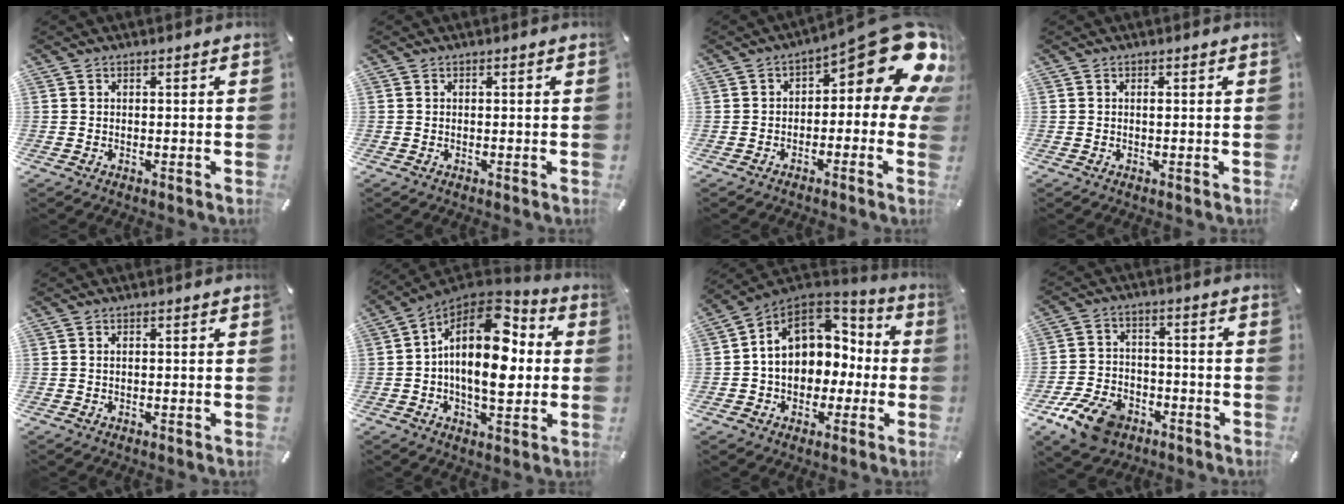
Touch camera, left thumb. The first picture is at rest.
{"total": 0.0}
{"total": 15.5, "force": [7.1, 6.0, 12.4], "torque": [-0.157, -0.058, 0.114]}
{"total": 0.5, "force": [0.1, 0.1, 0.5], "torque": [-0.011, -0.002, 0.001]}
{"total": 0.6, "force": [-0.1, 0.3, 0.6], "torque": [-0.012, 0.000, -0.002]}
{"total": 19.2, "force": [2.0, 10.7, 15.8], "torque": [-0.281, -0.022, 0.028]}
{"total": 12.3, "force": [2.0, 10.4, 6.3], "torque": [-0.106, -0.009, 0.044]}
{"total": 11.1, "force": [-6.7, 7.1, 5.2], "torque": [-0.102, 0.047, -0.119]}